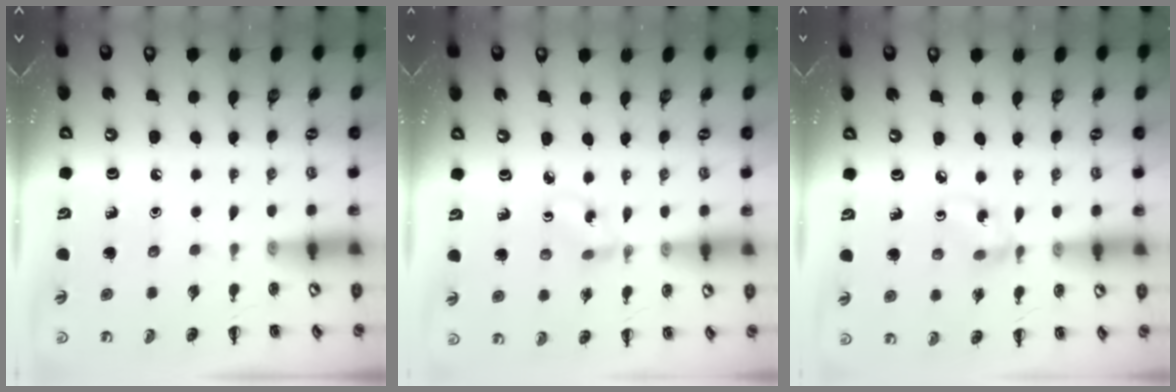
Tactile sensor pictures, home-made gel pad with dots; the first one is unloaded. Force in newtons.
{"total": 1.3, "press": 1.0, "slide": 0.7}
{"total": 3.8, "press": 3.6, "slide": 1.3}